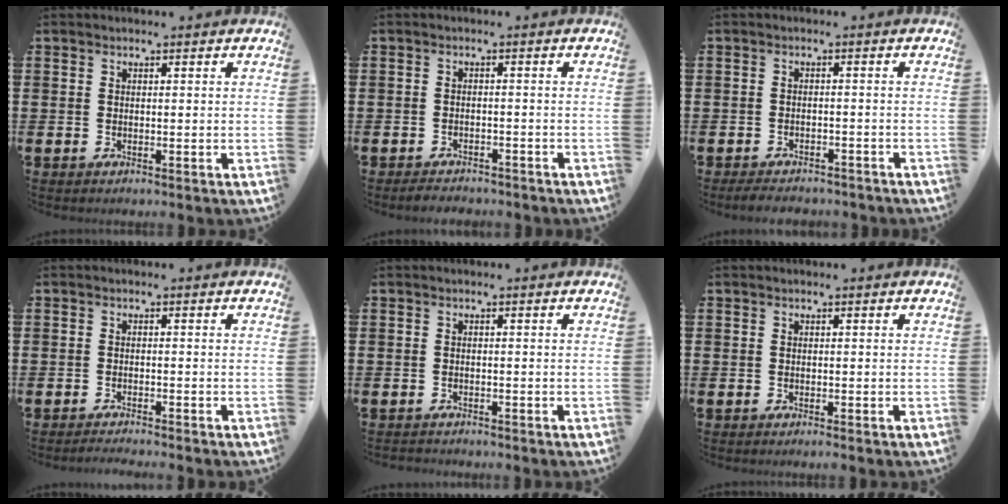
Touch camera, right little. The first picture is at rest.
{"total": 1.5, "force": [-1.5, 0.3, 0.1], "torque": [-0.008, 0.003, -0.033]}
{"total": 1.8, "force": [-1.8, 0.3, 0.3], "torque": [-0.010, 0.004, -0.039]}
{"total": 0.9, "force": [-0.9, -0.2, 0.2], "torque": [-0.004, -0.002, -0.018]}
{"total": 0.5, "force": [-0.5, 0.1, 0.0], "torque": [-0.002, -0.001, -0.011]}
{"total": 0.0}